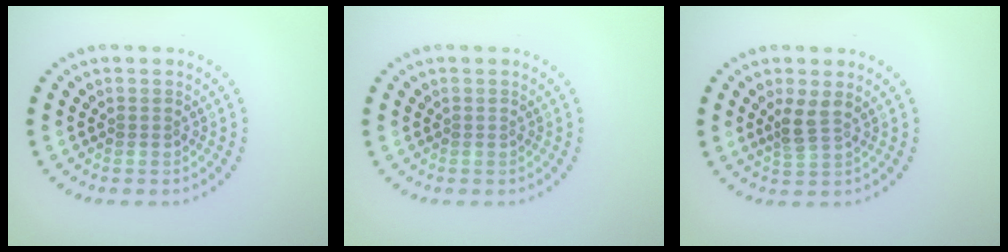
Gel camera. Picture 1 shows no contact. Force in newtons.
{"total": 0.0}
{"total": 2.1, "press": 1.6, "slide": 1.3}